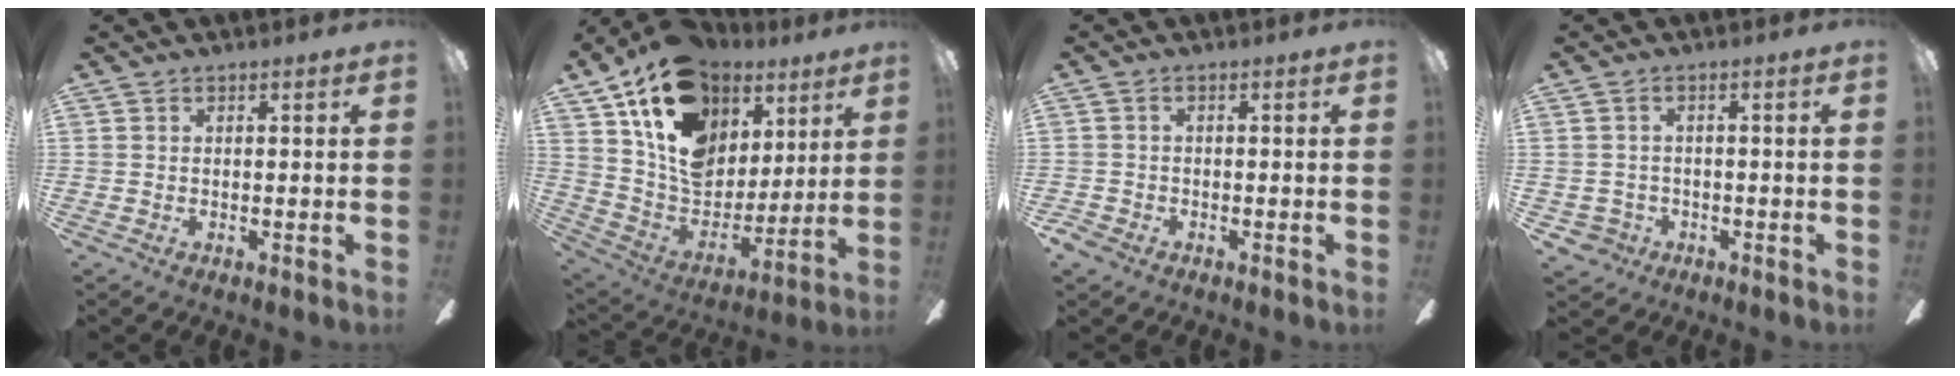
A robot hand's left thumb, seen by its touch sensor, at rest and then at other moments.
{"total": 20.4, "force": [10.5, 14.0, 10.5], "torque": [-0.180, -0.049, 0.194]}
{"total": 2.2, "force": [-1.4, 1.6, 0.9], "torque": [-0.020, 0.007, -0.028]}
{"total": 3.0, "force": [-1.1, 2.7, 0.7], "torque": [-0.031, 0.005, -0.025]}